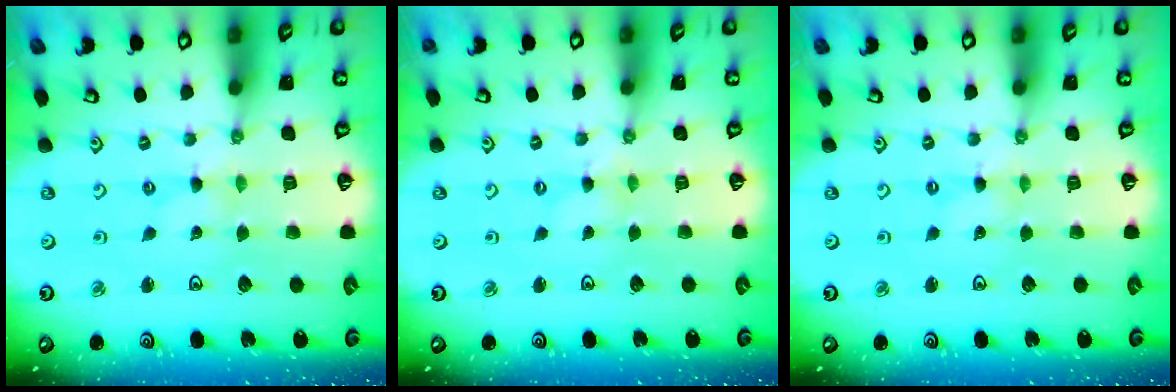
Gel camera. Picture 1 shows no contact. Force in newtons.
{"total": 0.0}
{"total": 0.0}